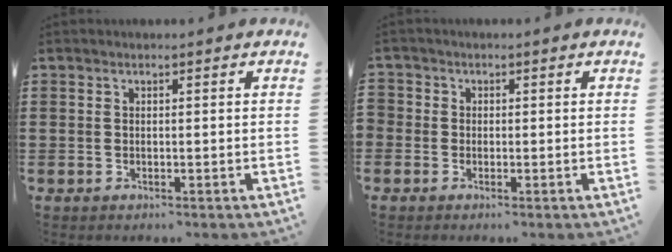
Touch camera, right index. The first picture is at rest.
{"total": 1.0, "force": [-0.4, 0.9, 0.1], "torque": [-0.003, 0.003, -0.008]}